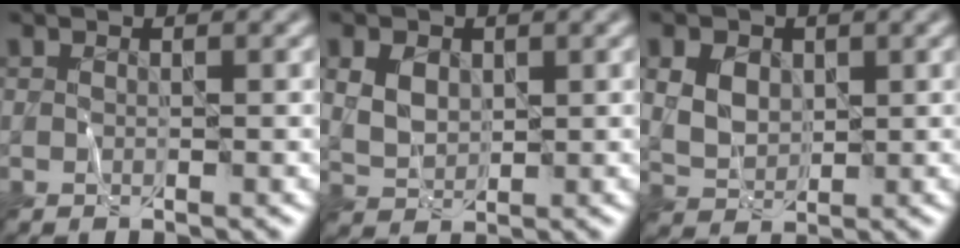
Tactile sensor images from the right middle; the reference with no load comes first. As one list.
[{"total": 2.7, "force": [0.8, 2.0, 1.6], "torque": [-0.036, -0.001, 0.019]}, {"total": 3.6, "force": [1.2, 2.7, 2.1], "torque": [-0.050, 0.005, 0.021]}]